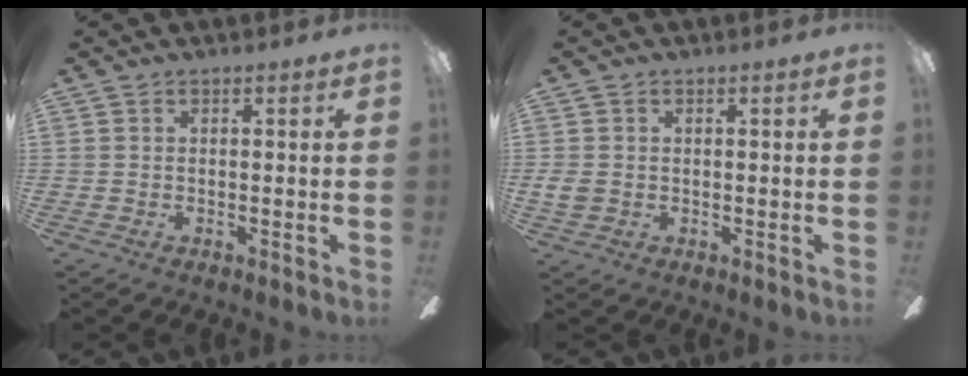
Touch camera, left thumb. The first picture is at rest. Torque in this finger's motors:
{"motor_torque": [0.13, 0.36, 0.20, -0.20, 0.00]}